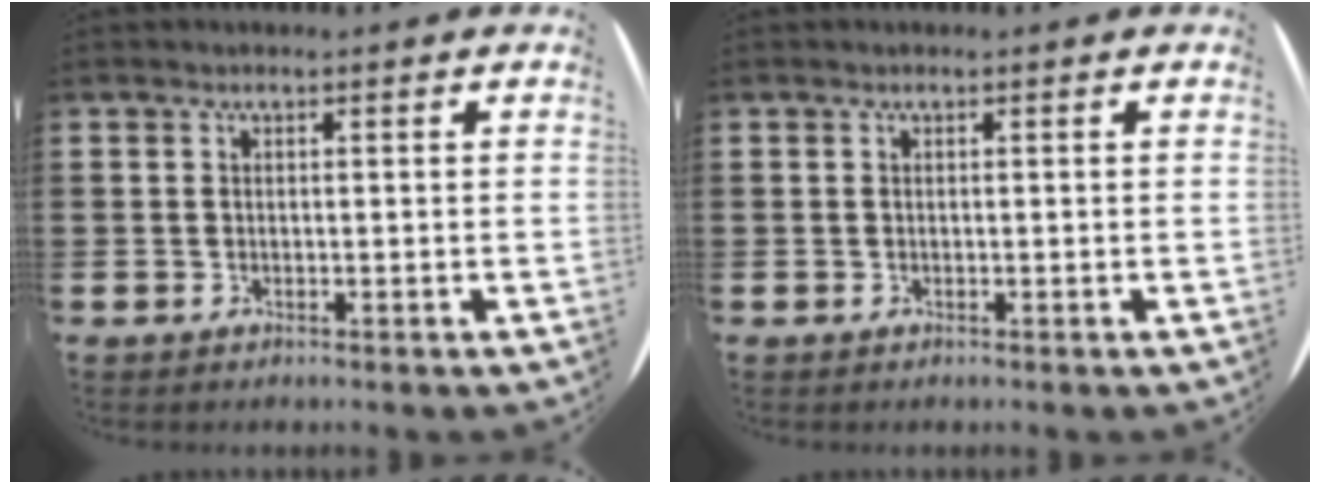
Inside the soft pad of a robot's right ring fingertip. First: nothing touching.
{"total": 0.0}